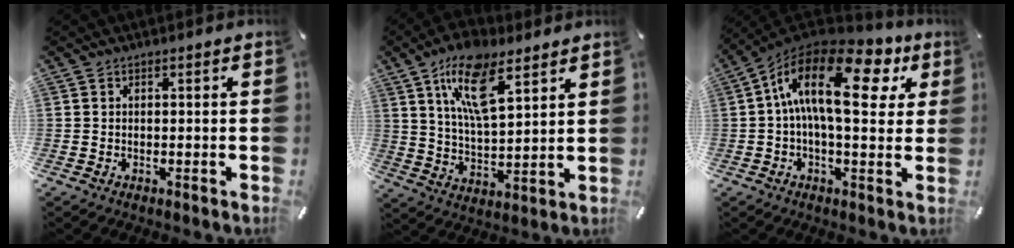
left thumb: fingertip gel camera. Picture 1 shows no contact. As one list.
[{"total": 14.7, "force": [9.0, 5.8, 10.0], "torque": [-0.197, -0.026, 0.158]}, {"total": 20.4, "force": [5.8, 9.4, 17.1], "torque": [-0.313, -0.024, 0.084]}]